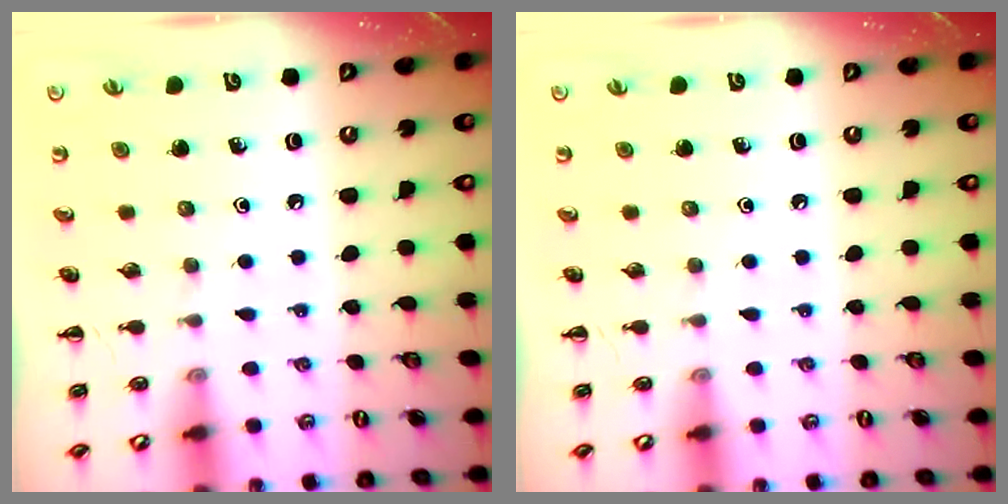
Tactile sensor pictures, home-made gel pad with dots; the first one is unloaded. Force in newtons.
{"total": 0.0}